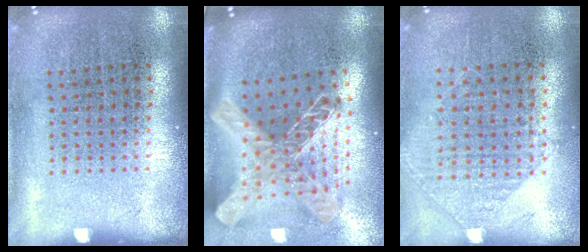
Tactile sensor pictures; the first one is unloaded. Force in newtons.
{"total": 2.7, "press": 1.9, "slide": 1.9}
{"total": 0.9, "press": 0.9, "slide": 0.3}